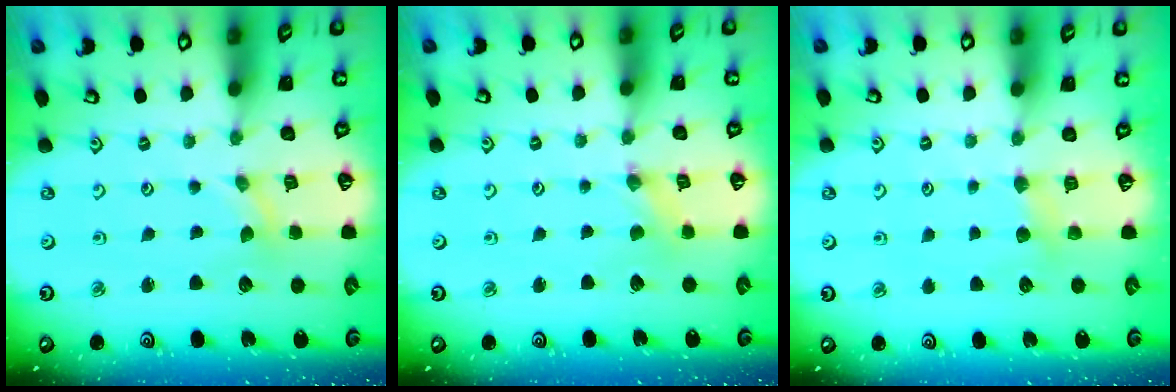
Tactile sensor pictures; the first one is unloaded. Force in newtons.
{"total": 0.0}
{"total": 4.1, "press": 4.1, "slide": 0.5}